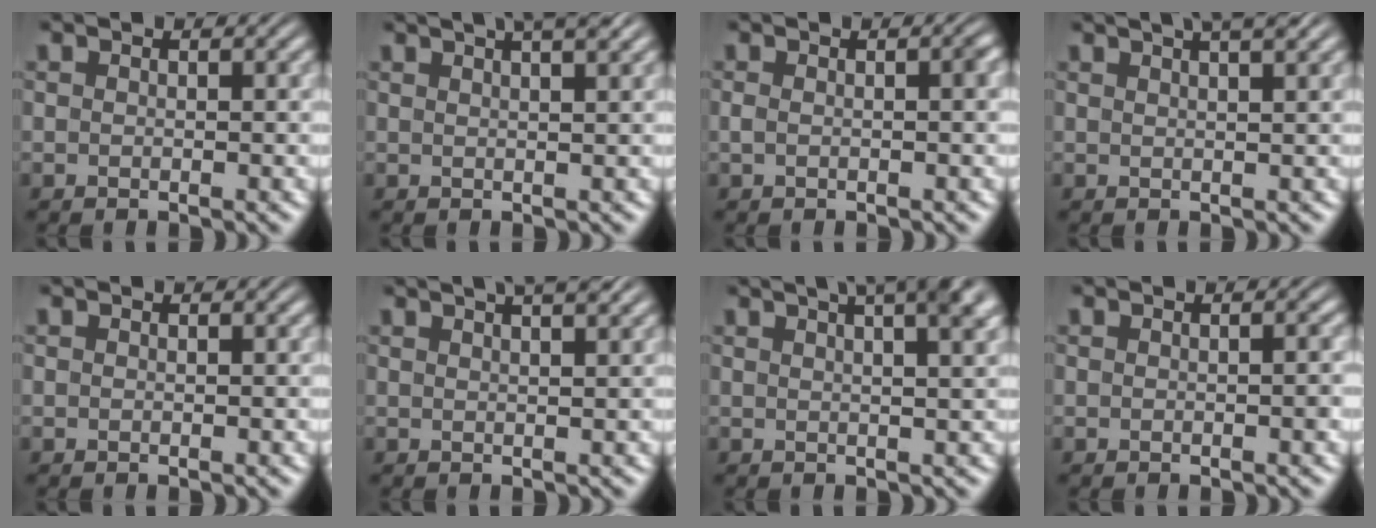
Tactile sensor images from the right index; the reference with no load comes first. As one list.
[{"total": 6.4, "force": [4.0, 2.2, 4.5], "torque": [-0.044, 0.026, 0.051]}, {"total": 1.1, "force": [-0.3, 0.2, 1.1], "torque": [-0.020, -0.002, -0.002]}, {"total": 5.5, "force": [3.6, 1.6, 3.8], "torque": [-0.037, 0.022, 0.047]}, {"total": 0.0}, {"total": 4.9, "force": [3.3, 1.2, 3.4], "torque": [-0.031, 0.018, 0.045]}, {"total": 9.8, "force": [5.4, 4.2, 7.0], "torque": [-0.087, 0.026, 0.072]}, {"total": 0.5, "force": [-0.1, 0.0, 0.5], "torque": [-0.006, 0.003, -0.003]}]